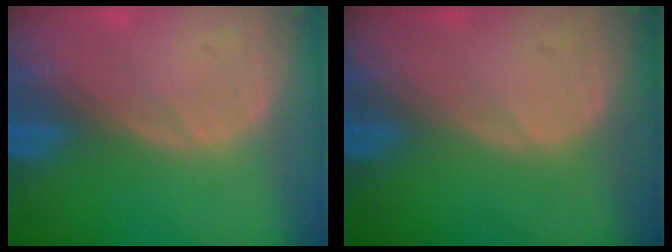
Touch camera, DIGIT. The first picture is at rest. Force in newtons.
{"total": 0.0}